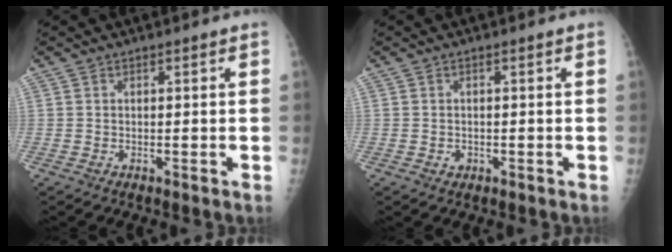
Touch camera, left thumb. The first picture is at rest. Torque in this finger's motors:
{"motor_torque": [-0.20, 0.21, -0.04, -0.08, 0.00]}